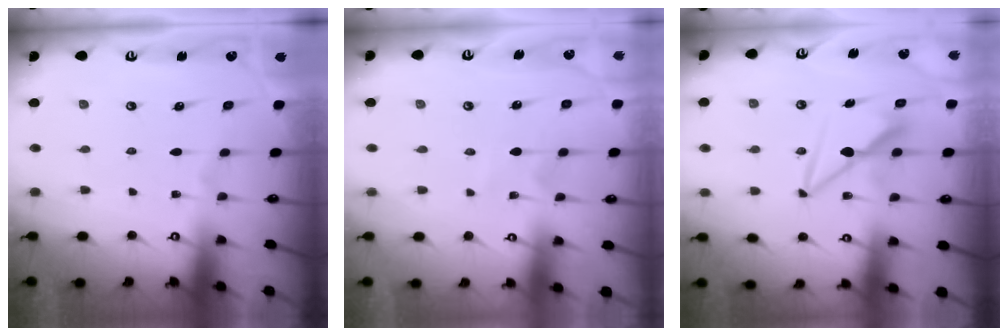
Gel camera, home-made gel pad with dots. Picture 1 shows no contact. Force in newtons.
{"total": 1.4, "press": 1.3, "slide": 0.1}
{"total": 7.7, "press": 7.7, "slide": 0.3}